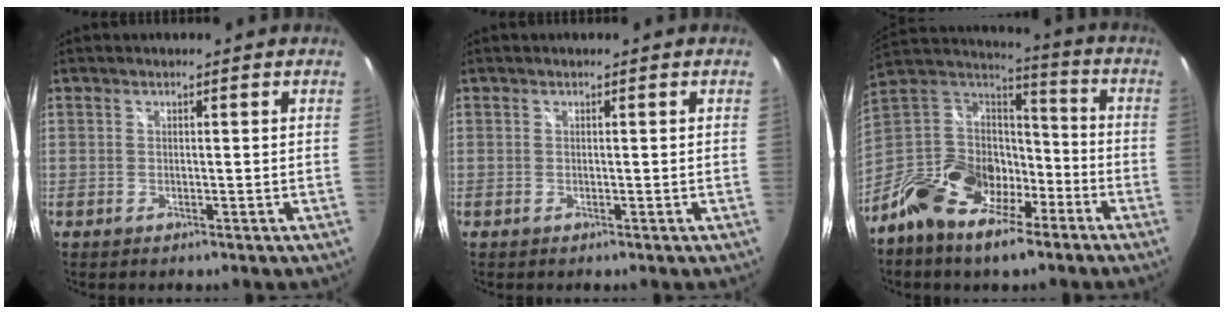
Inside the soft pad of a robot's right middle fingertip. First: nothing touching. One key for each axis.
{"total": 0.0}
{"total": 18.1, "fx": -10.7, "fy": 9.9, "fz": 10.7, "tx": -0.224, "ty": 0.004, "tz": -0.198}